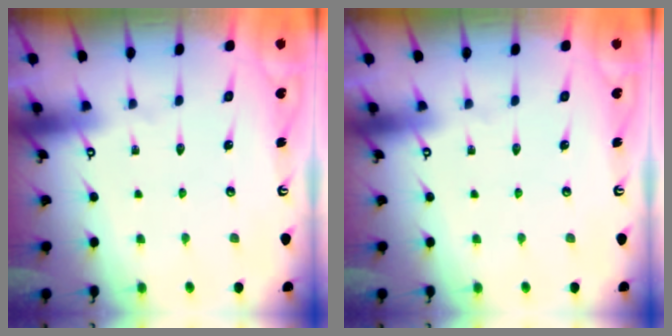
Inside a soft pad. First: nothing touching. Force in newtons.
{"total": 0.0}